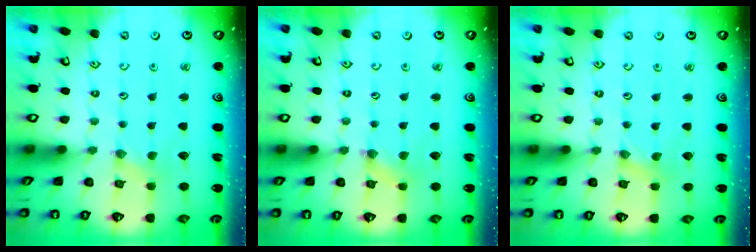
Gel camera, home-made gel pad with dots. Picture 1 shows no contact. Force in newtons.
{"total": 0.8, "press": 0.7, "slide": 0.2}
{"total": 0.0}